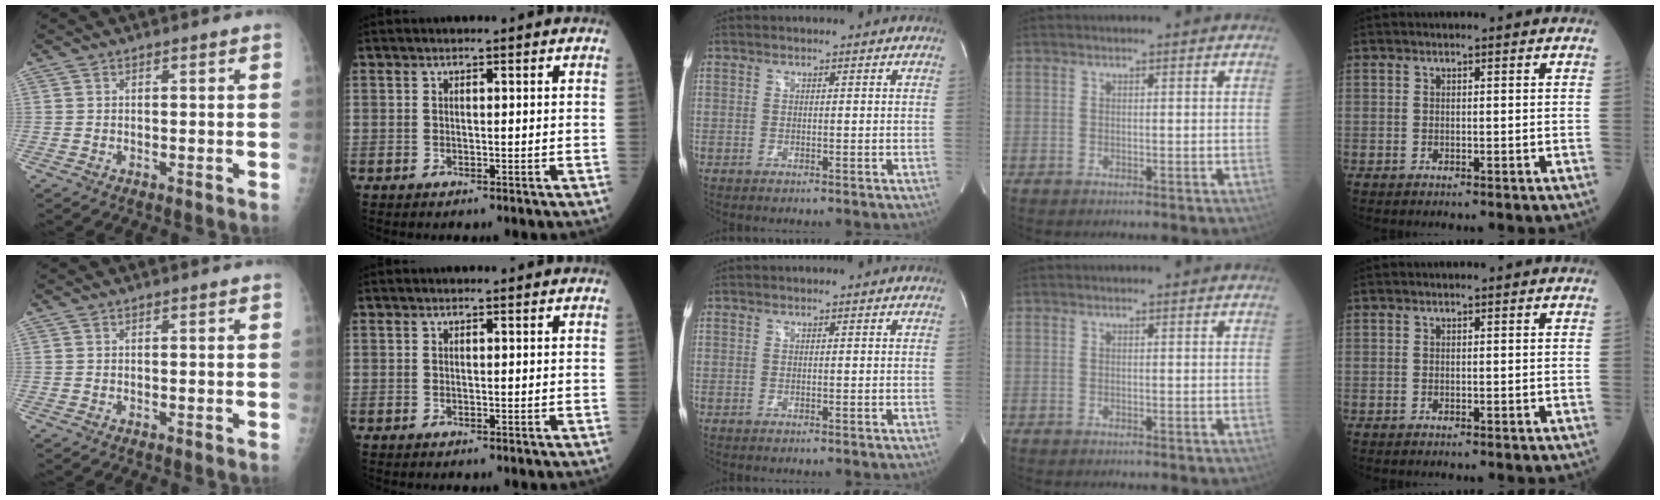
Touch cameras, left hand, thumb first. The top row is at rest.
{}